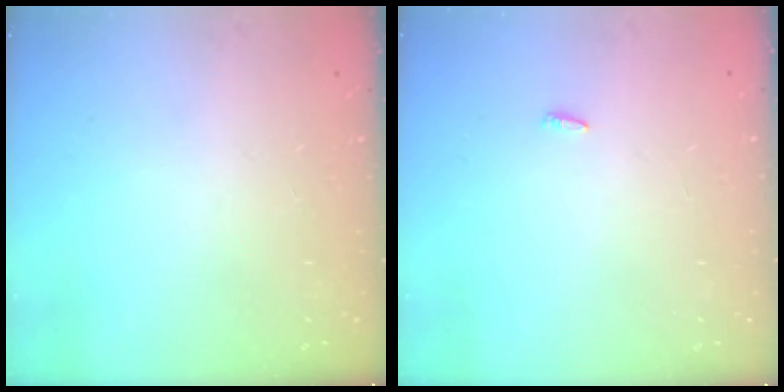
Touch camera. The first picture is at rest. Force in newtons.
{"total": 1.8, "press": 1.7, "slide": 0.6}